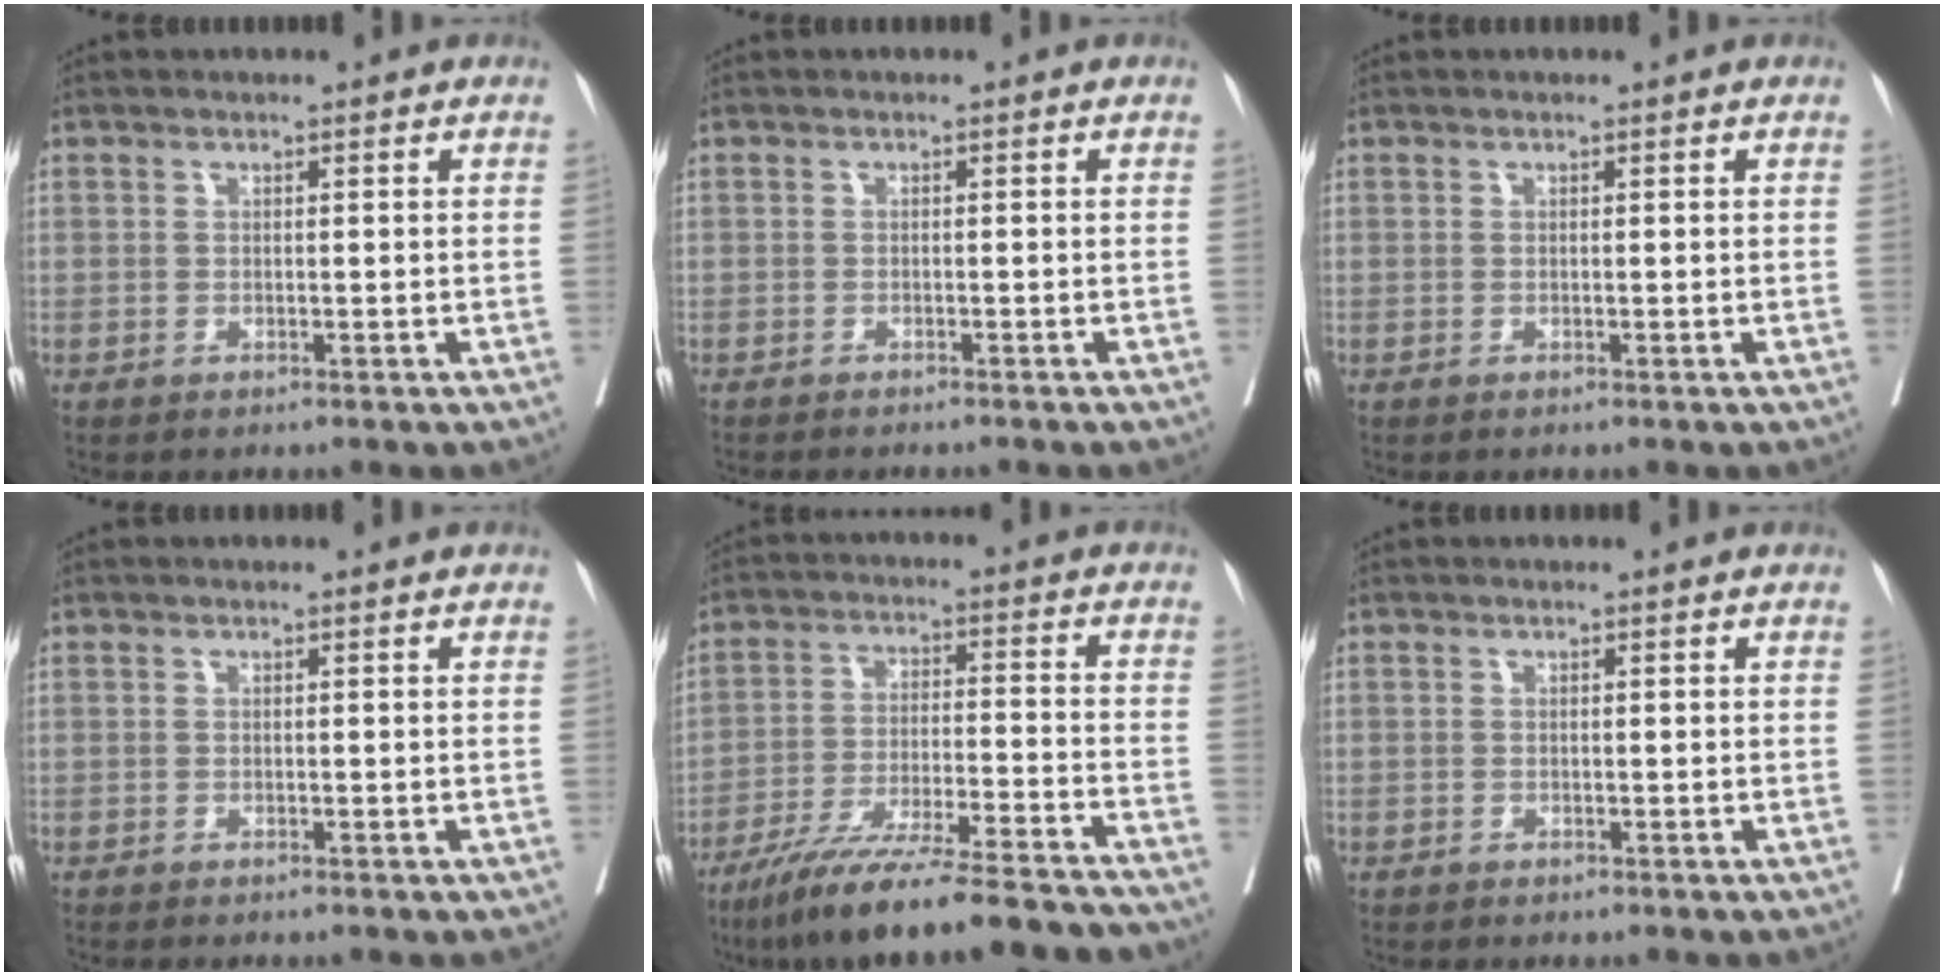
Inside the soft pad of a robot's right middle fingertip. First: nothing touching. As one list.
[{"total": 4.9, "force": [-4.4, 0.5, 2.0], "torque": [-0.021, -0.007, -0.057]}, {"total": 0.0}, {"total": 2.6, "force": [-2.2, 0.7, 1.3], "torque": [-0.022, -0.005, -0.022]}, {"total": 20.6, "force": [-17.8, 0.9, 10.3], "torque": [-0.145, -0.029, -0.274]}, {"total": 0.9, "force": [-0.4, 0.7, -0.1], "torque": [-0.003, 0.007, -0.009]}]